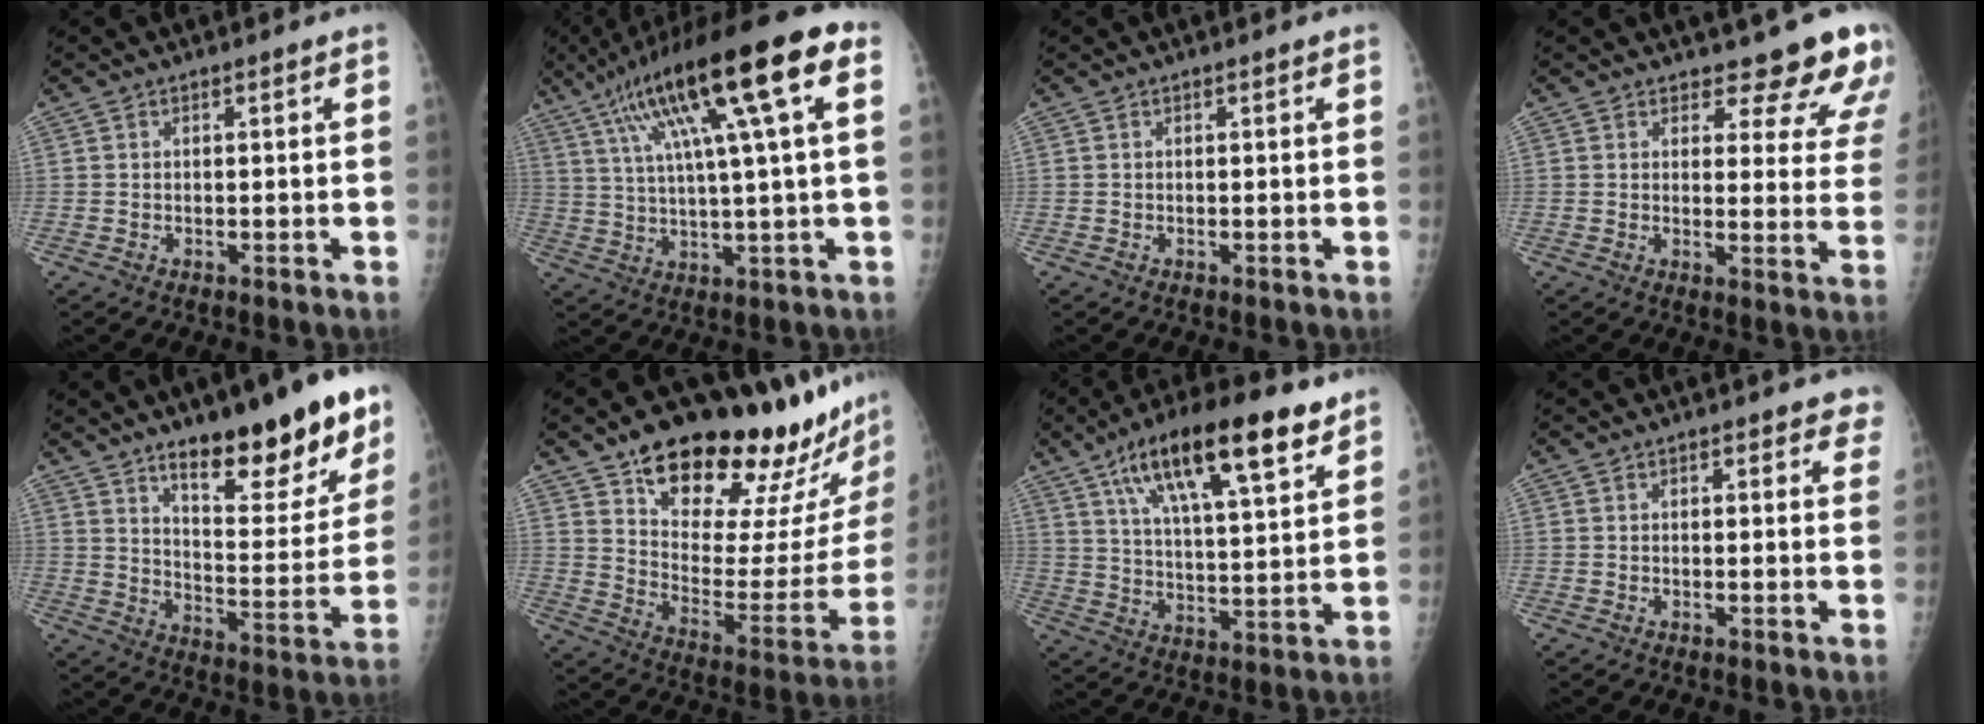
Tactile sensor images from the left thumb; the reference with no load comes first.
{"total": 20.5, "force": [7.9, 3.3, 18.6], "torque": [-0.319, 0.019, 0.125]}
{"total": 0.0}
{"total": 12.7, "force": [11.3, 4.7, 3.6], "torque": [0.011, -0.078, 0.109]}
{"total": 21.2, "force": [13.6, 7.2, 14.6], "torque": [-0.155, -0.077, 0.207]}
{"total": 29.0, "force": [22.1, 8.4, 16.7], "torque": [-0.208, -0.111, 0.315]}
{"total": 20.8, "force": [11.9, 6.3, 15.9], "torque": [-0.245, -0.025, 0.200]}
{"total": 3.7, "force": [2.7, 1.8, 1.8], "torque": [0.015, -0.006, 0.027]}